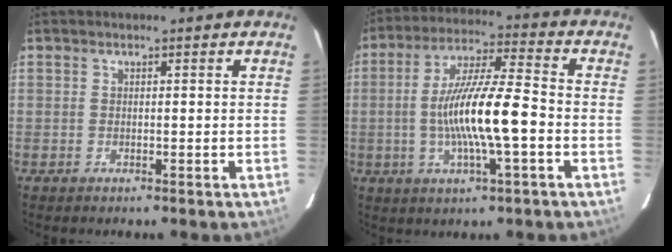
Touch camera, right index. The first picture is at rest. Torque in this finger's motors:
{"motor_torque": [1.53, -0.61, 0.75, 0.21]}